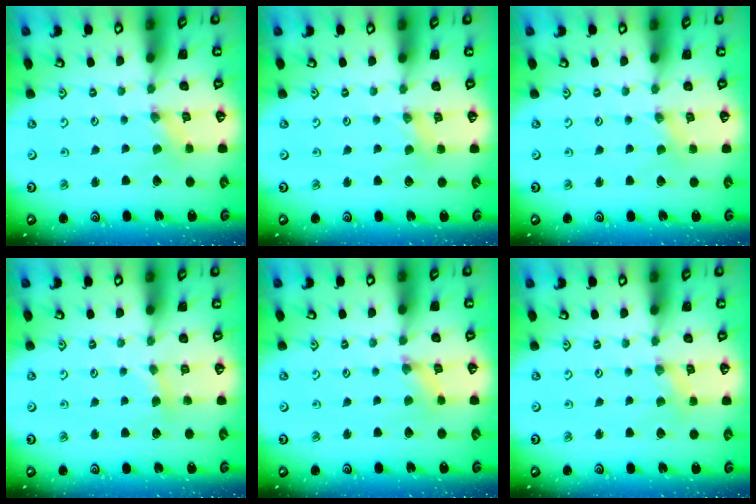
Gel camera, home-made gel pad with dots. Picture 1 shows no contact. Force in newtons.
{"total": 1.1, "press": 1.1, "slide": 0.2}
{"total": 0.0}
{"total": 2.6, "press": 2.6, "slide": 0.3}
{"total": 1.5, "press": 1.4, "slide": 0.3}
{"total": 2.1, "press": 2.1, "slide": 0.4}